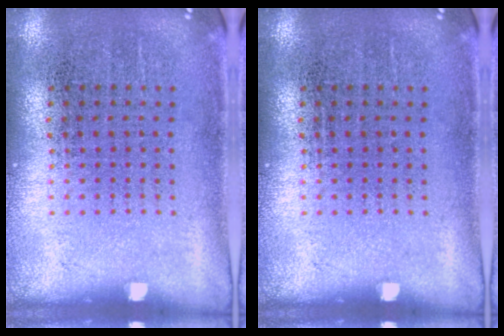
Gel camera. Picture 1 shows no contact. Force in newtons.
{"total": 0.0}